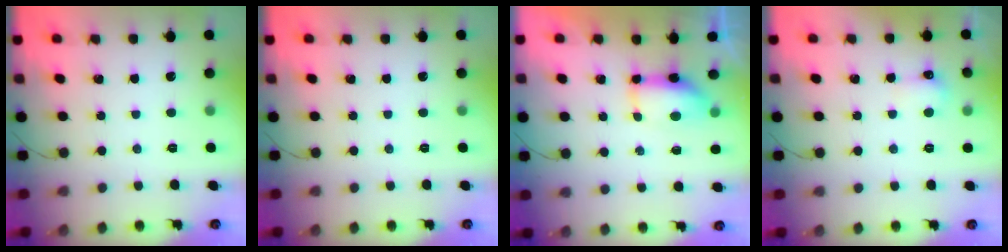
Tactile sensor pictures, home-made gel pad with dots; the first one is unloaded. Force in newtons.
{"total": 0.0}
{"total": 6.8, "press": 6.8, "slide": 0.5}
{"total": 4.9, "press": 4.7, "slide": 1.4}